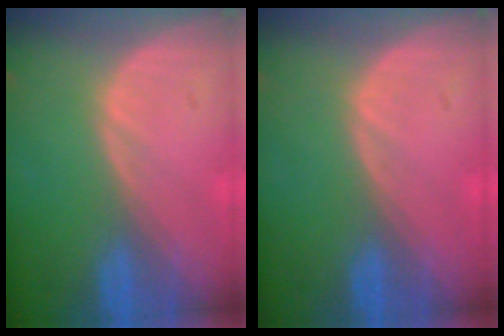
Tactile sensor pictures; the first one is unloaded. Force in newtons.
{"total": 0.5, "press": 0.1, "slide": 0.5}